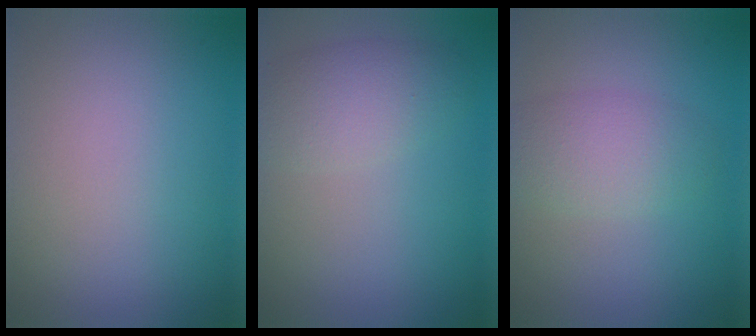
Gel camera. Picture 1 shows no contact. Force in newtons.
{"total": 3.5, "press": 3.4, "slide": 0.2}
{"total": 3.3, "press": 3.3, "slide": 0.1}